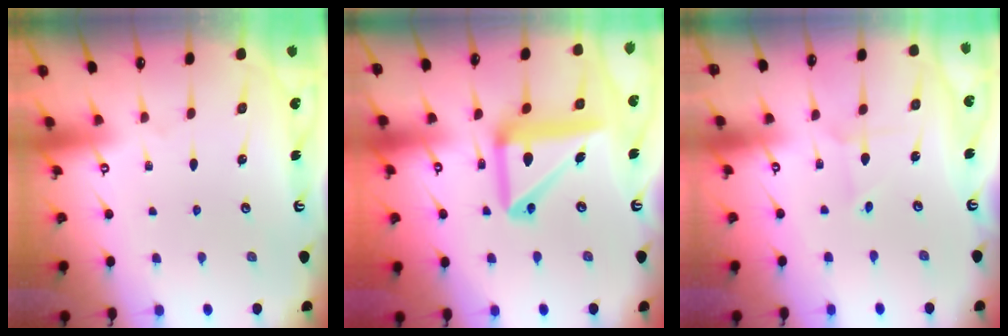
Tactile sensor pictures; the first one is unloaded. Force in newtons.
{"total": 15.8, "press": 15.7, "slide": 1.6}
{"total": 1.8, "press": 1.8, "slide": 0.1}